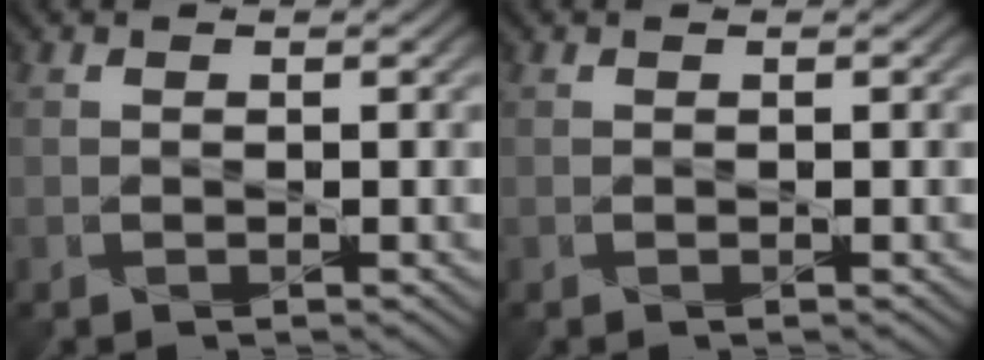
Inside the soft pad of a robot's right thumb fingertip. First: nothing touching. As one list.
[{"total": 0.0}]